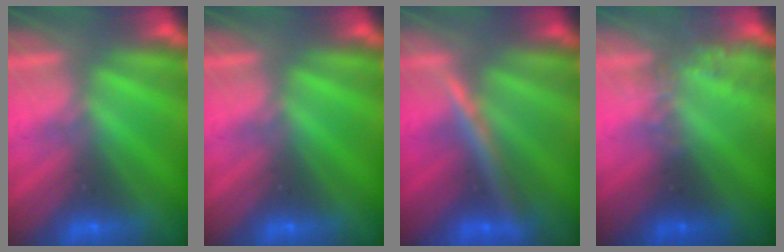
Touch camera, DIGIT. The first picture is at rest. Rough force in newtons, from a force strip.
{"total": 0.0}
{"total": 2.4}
{"total": 2.3}